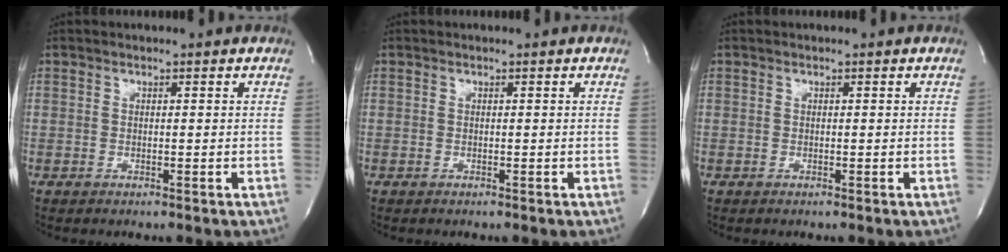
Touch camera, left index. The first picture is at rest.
{"total": 0.0}
{"total": 0.0}